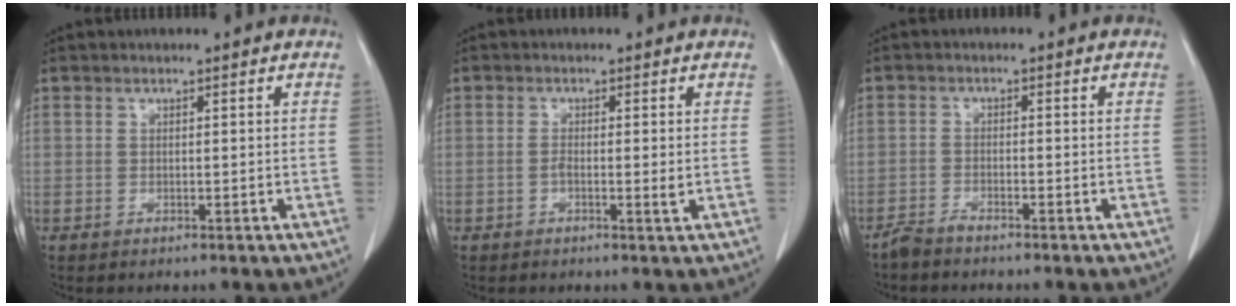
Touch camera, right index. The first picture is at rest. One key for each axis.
{"total": 2.2, "fx": -0.3, "fy": 0.4, "fz": 2.1, "tx": -0.035, "ty": 0.000, "tz": -0.007}
{"total": 2.3, "fx": -2.1, "fy": 0.1, "fz": 0.9, "tx": -0.020, "ty": -0.004, "tz": -0.043}